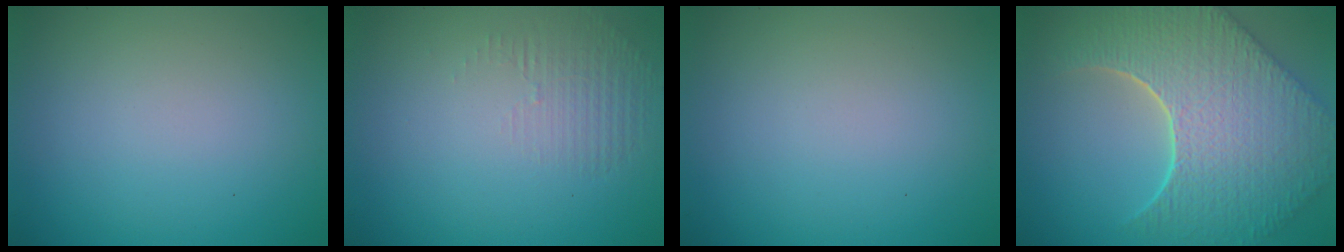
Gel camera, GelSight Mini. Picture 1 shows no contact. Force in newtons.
{"total": 1.4, "press": 0.1, "slide": 1.4}
{"total": 0.0}
{"total": 10.3, "press": 7.4, "slide": 7.2}